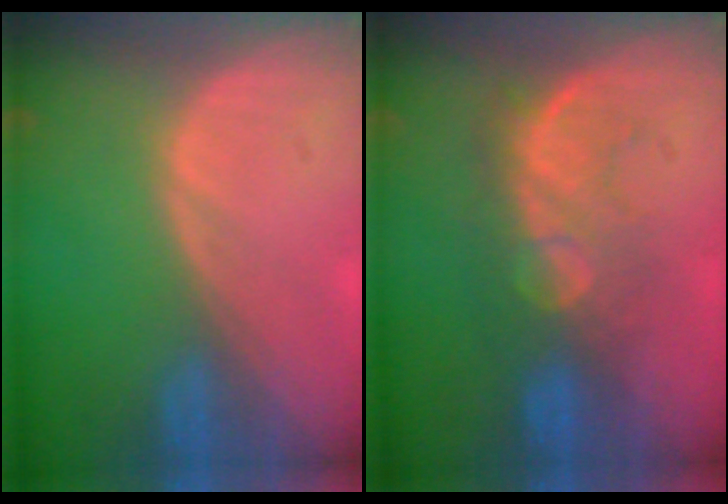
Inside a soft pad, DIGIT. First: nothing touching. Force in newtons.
{"total": 8.0, "press": 7.8, "slide": 1.7}